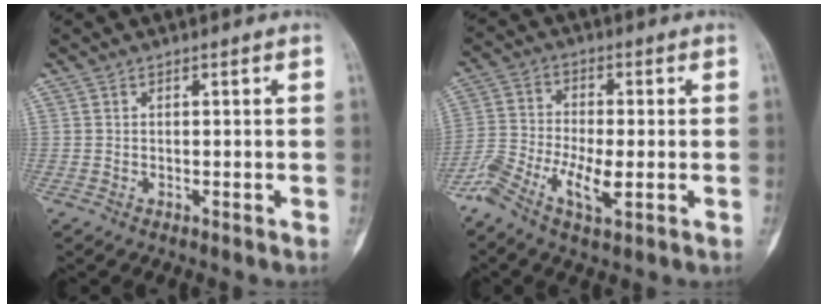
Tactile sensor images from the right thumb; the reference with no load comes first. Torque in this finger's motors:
{"motor_torque": [0.21, 0.13, 0.05, -0.08, 0.03]}